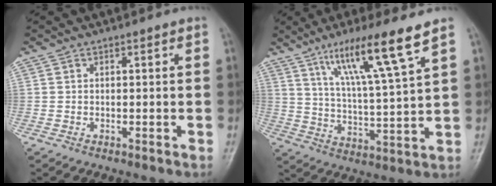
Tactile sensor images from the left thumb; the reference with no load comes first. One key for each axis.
{"total": 14.1, "fx": 8.5, "fy": 0.5, "fz": 11.2, "tx": -0.198, "ty": -0.040, "tz": 0.154}